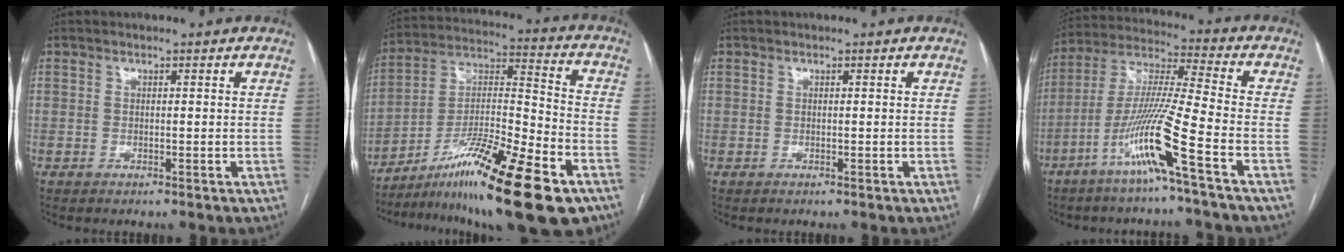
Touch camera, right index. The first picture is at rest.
{"total": 21.8, "force": [-13.6, 2.7, 16.8], "torque": [-0.259, -0.008, -0.226]}
{"total": 0.0}
{"total": 13.2, "force": [-6.5, -1.8, 11.4], "torque": [-0.231, -0.013, -0.132]}